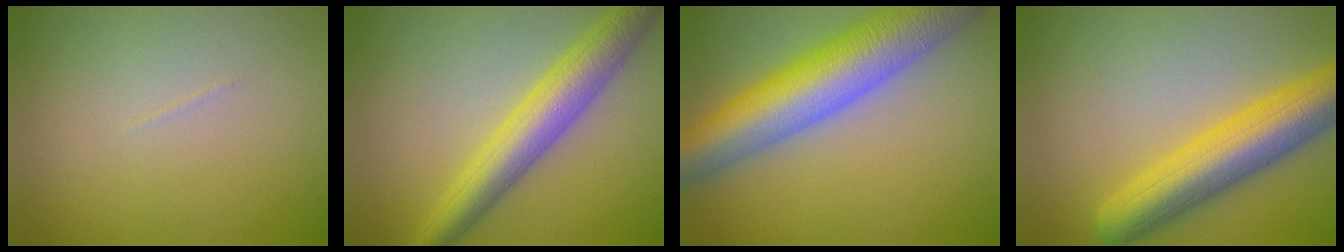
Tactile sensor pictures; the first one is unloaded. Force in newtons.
{"total": 6.0, "press": 6.0, "slide": 0.1}
{"total": 10.3, "press": 10.3, "slide": 0.4}
{"total": 7.7, "press": 7.7, "slide": 0.4}